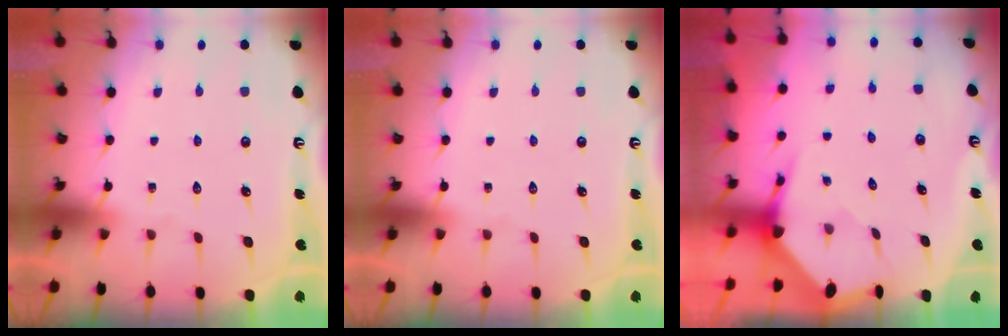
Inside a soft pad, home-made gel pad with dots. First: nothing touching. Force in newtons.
{"total": 0.0}
{"total": 3.7, "press": 3.6, "slide": 0.5}